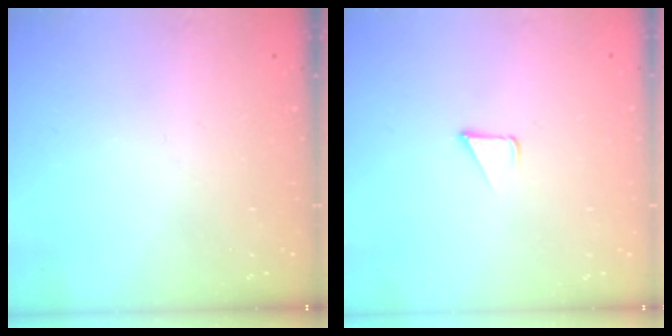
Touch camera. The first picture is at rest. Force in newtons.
{"total": 1.7, "press": 1.7, "slide": 0.1}